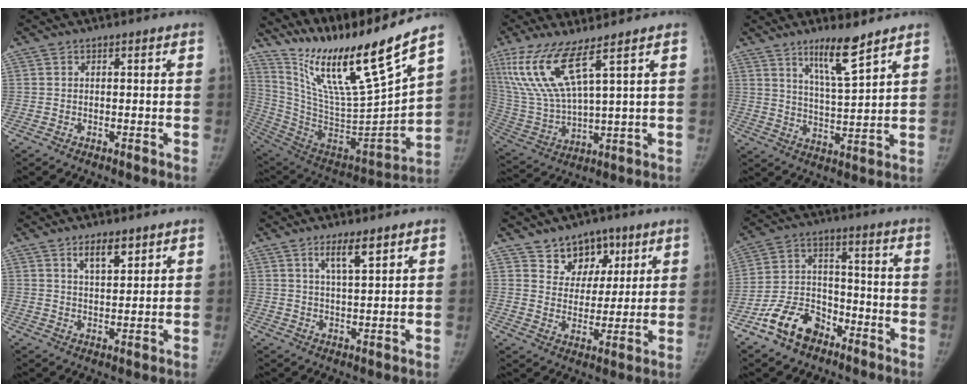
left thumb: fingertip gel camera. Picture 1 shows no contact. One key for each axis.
{"total": 25.2, "fx": 19.0, "fy": 2.1, "fz": 16.4, "tx": -0.250, "ty": -0.108, "tz": 0.350}
{"total": 13.7, "fx": 7.6, "fy": 2.8, "fz": 11.0, "tx": -0.255, "ty": -0.037, "tz": 0.168}
{"total": 8.9, "fx": 6.3, "fy": 1.0, "fz": 6.3, "tx": -0.104, "ty": -0.051, "tz": 0.115}
{"total": 5.1, "fx": 3.2, "fy": 2.0, "fz": 3.4, "tx": -0.041, "ty": -0.021, "tz": 0.054}
{"total": 4.7, "fx": 2.9, "fy": 1.0, "fz": 3.6, "tx": -0.060, "ty": -0.018, "tz": 0.054}
{"total": 8.6, "fx": 5.3, "fy": 6.2, "fz": 2.7, "tx": 0.000, "ty": -0.029, "tz": 0.090}
{"total": 11.6, "fx": -7.5, "fy": 7.4, "fz": 5.0, "tx": -0.071, "ty": 0.060, "tz": -0.138}